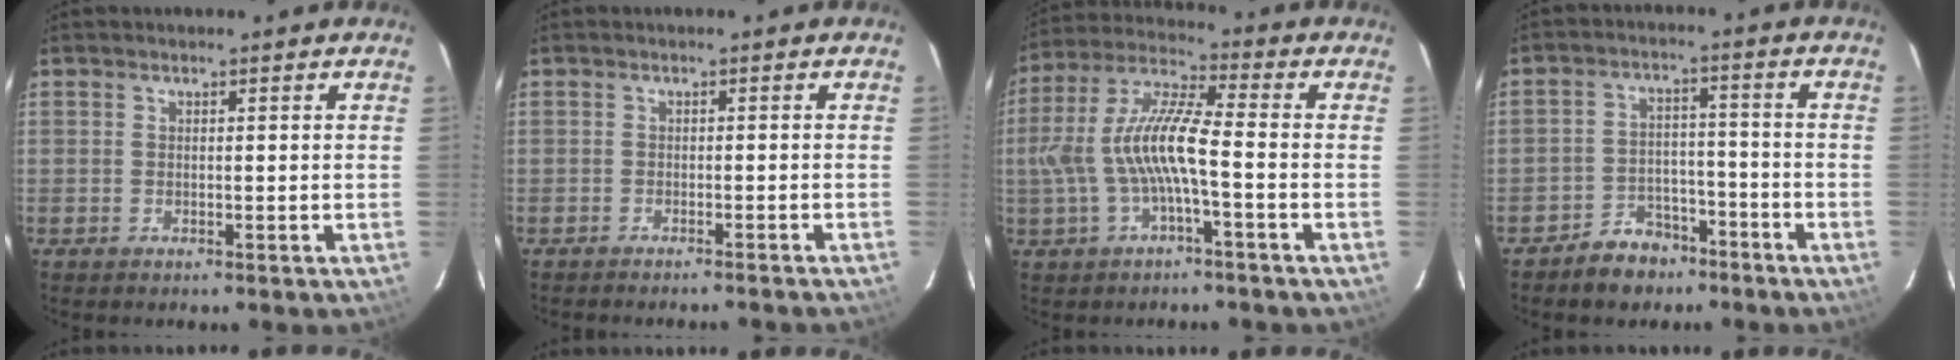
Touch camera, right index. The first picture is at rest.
{"total": 4.1, "force": [-3.8, -0.5, 1.5], "torque": [-0.035, 0.000, -0.052]}
{"total": 11.1, "force": [-2.0, 2.1, 10.7], "torque": [-0.224, 0.011, -0.034]}
{"total": 7.5, "force": [-5.6, 4.6, 1.7], "torque": [-0.042, 0.024, -0.078]}